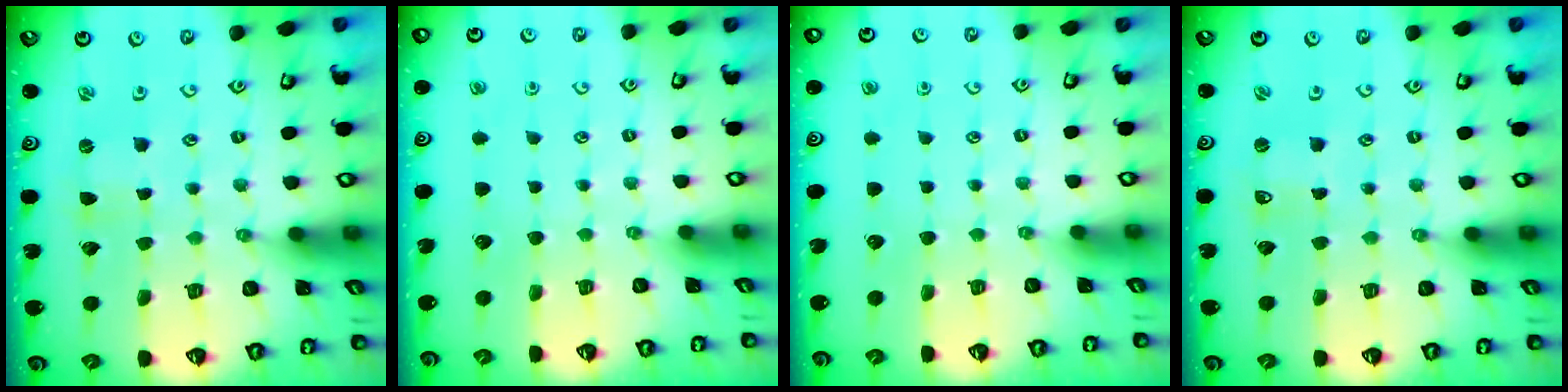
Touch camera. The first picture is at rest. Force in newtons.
{"total": 0.0}
{"total": 0.0}
{"total": 0.0}